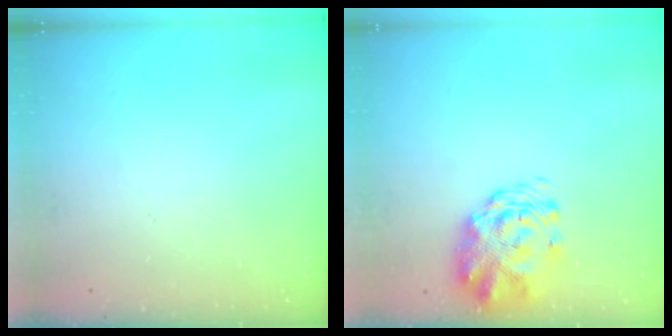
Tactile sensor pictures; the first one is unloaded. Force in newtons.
{"total": 3.0, "press": 2.8, "slide": 1.1}